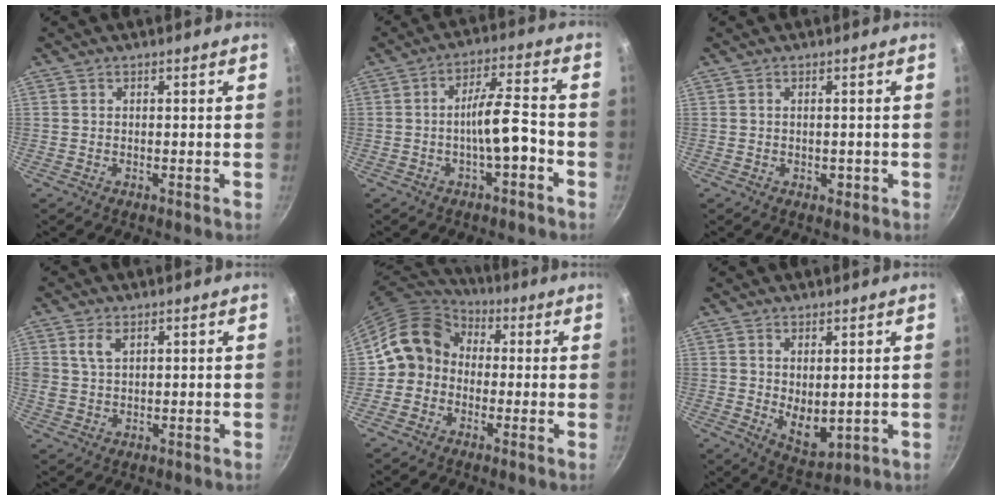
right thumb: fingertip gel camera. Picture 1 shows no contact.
{"total": 7.5, "force": [-2.6, 2.0, 6.8], "torque": [-0.111, 0.037, -0.044]}
{"total": 1.5, "force": [-0.3, 1.0, 1.1], "torque": [-0.013, 0.000, -0.004]}
{"total": 3.9, "force": [1.7, 2.4, 2.5], "torque": [-0.042, -0.006, 0.036]}
{"total": 11.5, "force": [0.0, 10.1, 5.6], "torque": [-0.066, 0.034, -0.024]}
{"total": 6.9, "force": [1.0, 3.8, 5.6], "torque": [-0.077, -0.024, 0.034]}